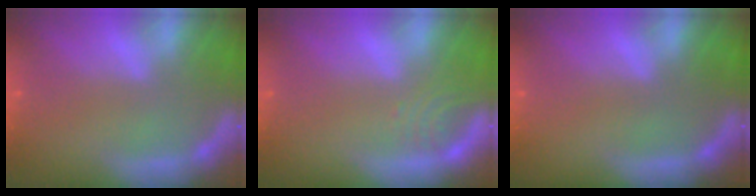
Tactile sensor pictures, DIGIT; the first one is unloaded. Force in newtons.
{"total": 2.0}
{"total": 0.0}